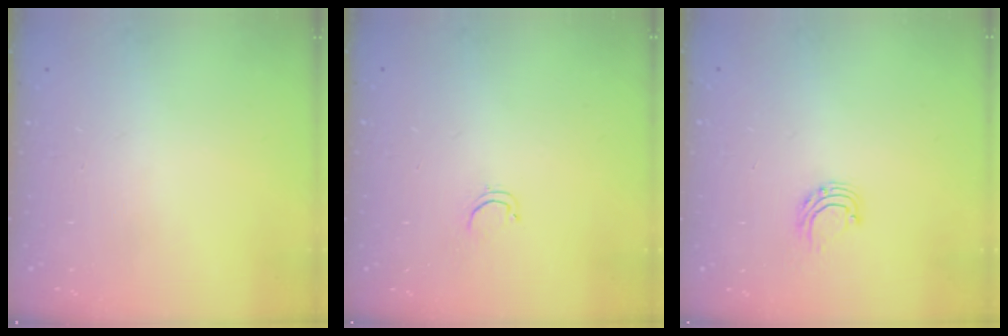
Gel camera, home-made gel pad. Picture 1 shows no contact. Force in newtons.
{"total": 2.6, "press": 2.5, "slide": 0.4}
{"total": 5.1, "press": 5.1, "slide": 0.4}